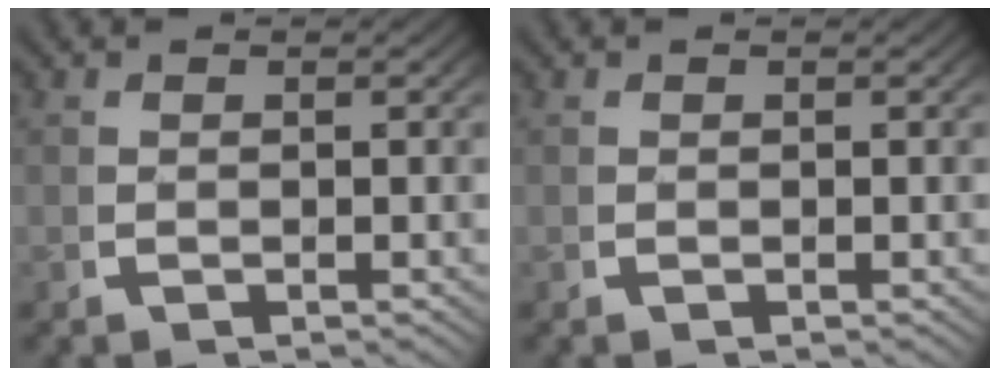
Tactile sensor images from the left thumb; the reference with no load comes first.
{"total": 0.0}